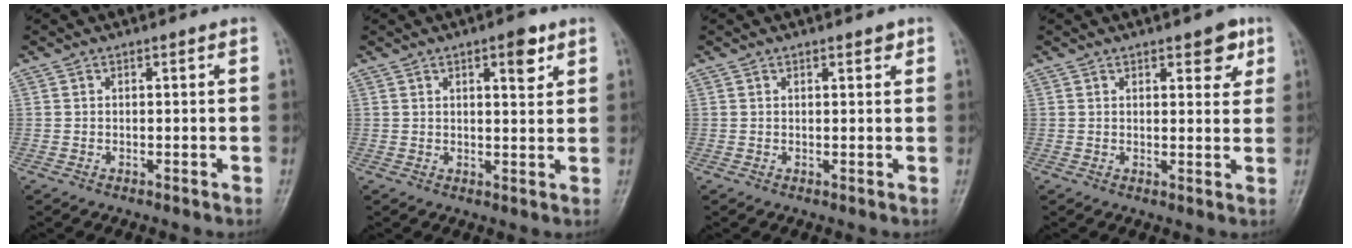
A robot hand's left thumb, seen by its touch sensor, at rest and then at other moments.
{"total": 4.8, "force": [2.6, 1.6, 3.7], "torque": [-0.042, -0.012, 0.036]}
{"total": 1.6, "force": [1.0, 0.6, 1.0], "torque": [-0.010, -0.003, 0.011]}
{"total": 5.2, "force": [2.7, 2.3, 3.7], "torque": [-0.027, -0.012, 0.030]}